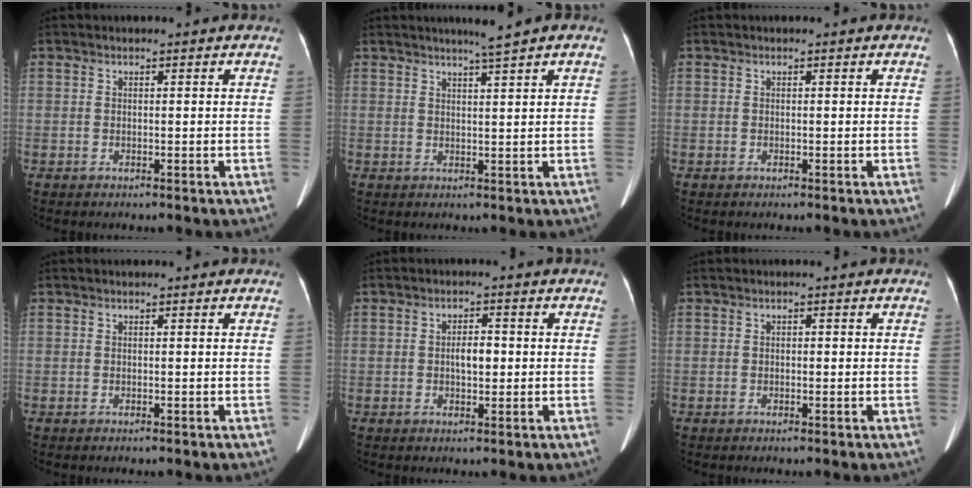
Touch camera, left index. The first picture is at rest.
{"total": 2.8, "force": [2.1, -0.8, 1.7], "torque": [-0.029, -0.002, 0.038]}
{"total": 0.0}
{"total": 0.0}
{"total": 3.0, "force": [-0.3, 1.4, 2.7], "torque": [-0.047, 0.004, -0.001]}
{"total": 0.7, "force": [-0.2, 0.4, 0.5], "torque": [-0.009, 0.001, -0.001]}